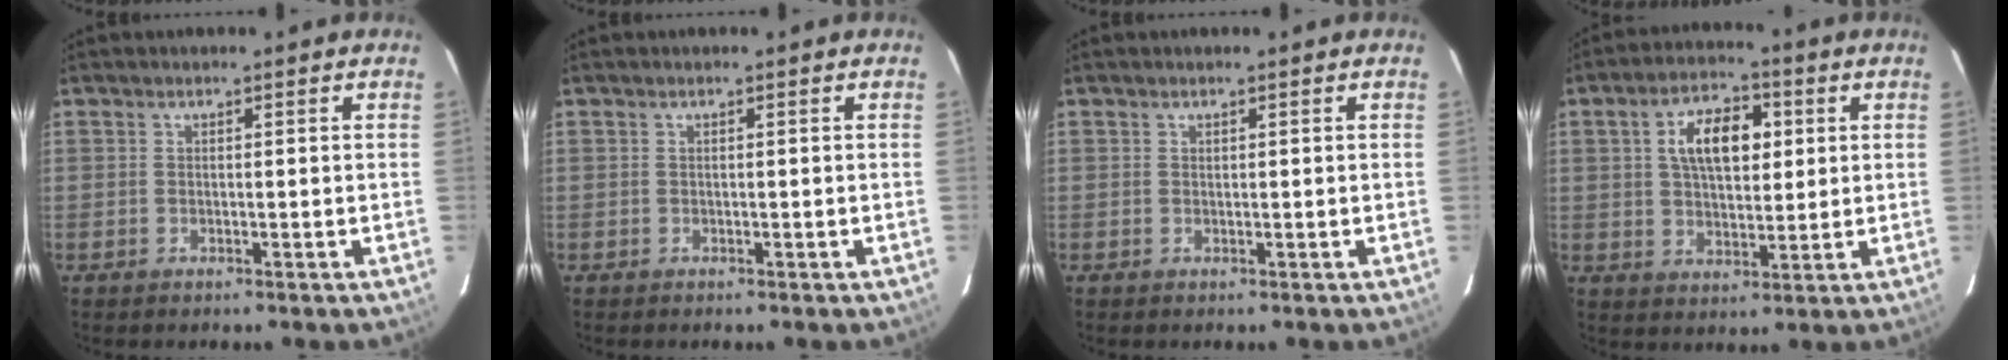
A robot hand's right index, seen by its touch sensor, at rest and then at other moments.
{"total": 0.0}
{"total": 0.0}
{"total": 10.1, "force": [2.5, 5.4, 8.1], "torque": [-0.140, 0.023, 0.045]}